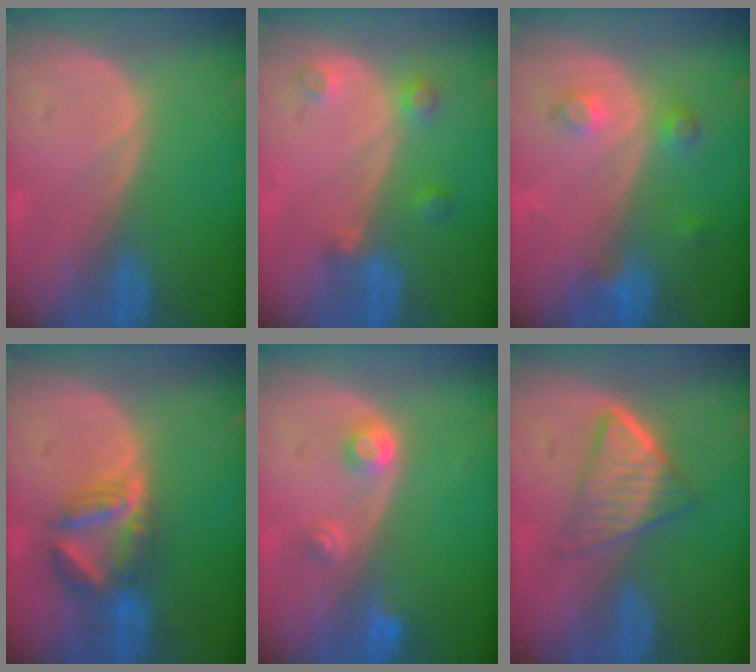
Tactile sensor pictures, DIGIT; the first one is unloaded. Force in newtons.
{"total": 3.4, "press": 3.1, "slide": 1.3}
{"total": 3.4, "press": 3.2, "slide": 1.2}
{"total": 6.2, "press": 6.2, "slide": 0.7}
{"total": 2.9, "press": 2.7, "slide": 1.0}
{"total": 6.3, "press": 5.4, "slide": 3.1}